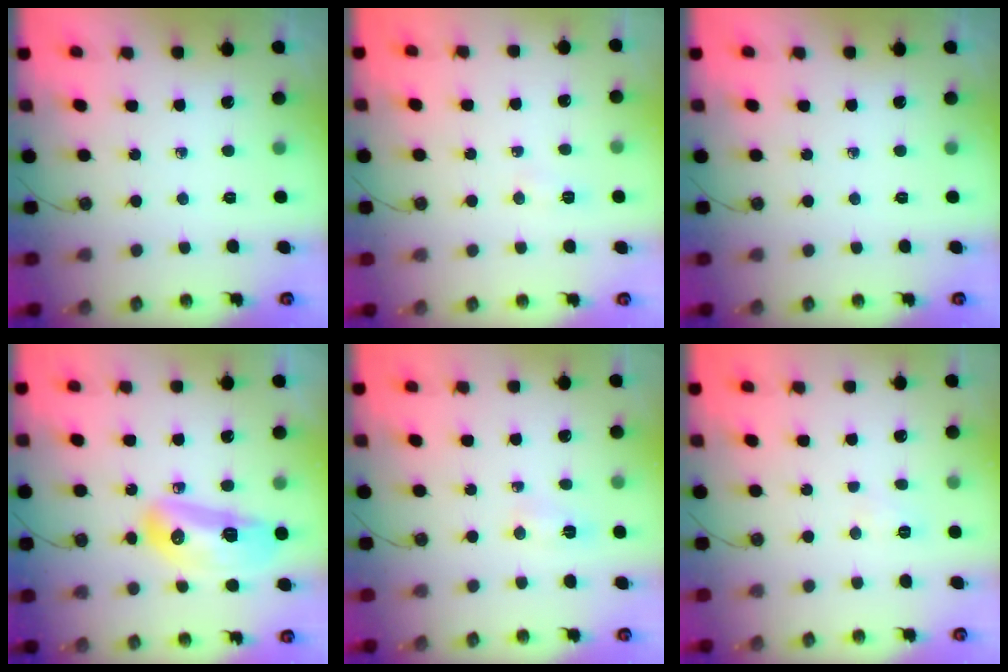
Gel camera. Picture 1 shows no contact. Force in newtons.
{"total": 4.9, "press": 4.8, "slide": 1.0}
{"total": 0.0}
{"total": 13.5, "press": 13.3, "slide": 2.4}
{"total": 3.6, "press": 3.6, "slide": 0.4}
{"total": 3.0, "press": 2.9, "slide": 0.7}